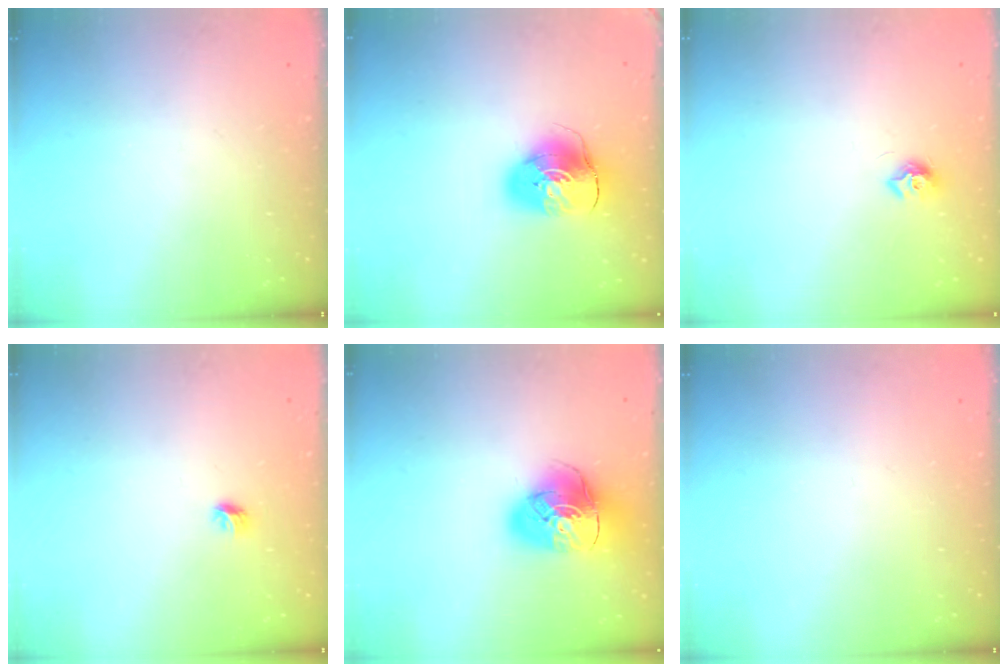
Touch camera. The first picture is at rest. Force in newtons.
{"total": 10.2, "press": 10.1, "slide": 1.4}
{"total": 7.8, "press": 7.8, "slide": 0.3}
{"total": 4.2, "press": 4.1, "slide": 1.0}
{"total": 14.9, "press": 14.7, "slide": 2.0}
{"total": 0.0}